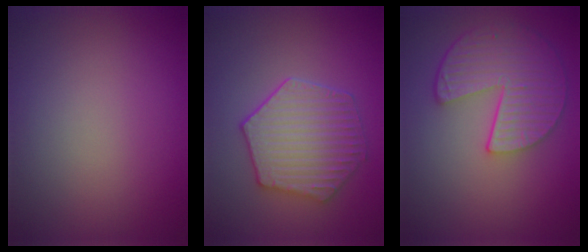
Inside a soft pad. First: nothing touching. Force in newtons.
{"total": 5.9, "press": 4.9, "slide": 3.4}
{"total": 5.9, "press": 4.6, "slide": 3.7}